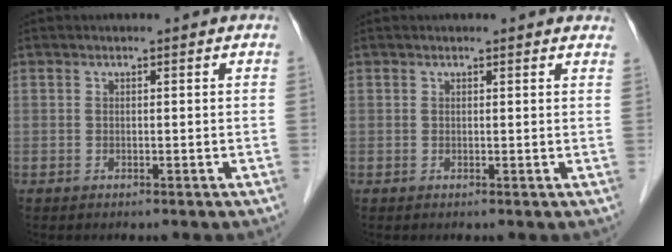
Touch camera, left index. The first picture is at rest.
{"total": 2.7, "force": [2.5, 0.7, 0.7], "torque": [-0.008, 0.000, 0.013]}